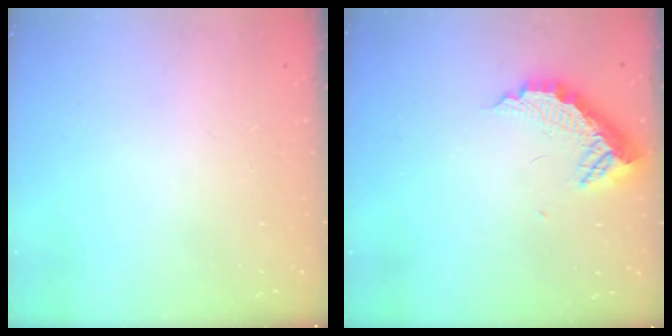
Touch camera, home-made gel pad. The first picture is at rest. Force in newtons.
{"total": 10.4, "press": 10.4, "slide": 0.3}